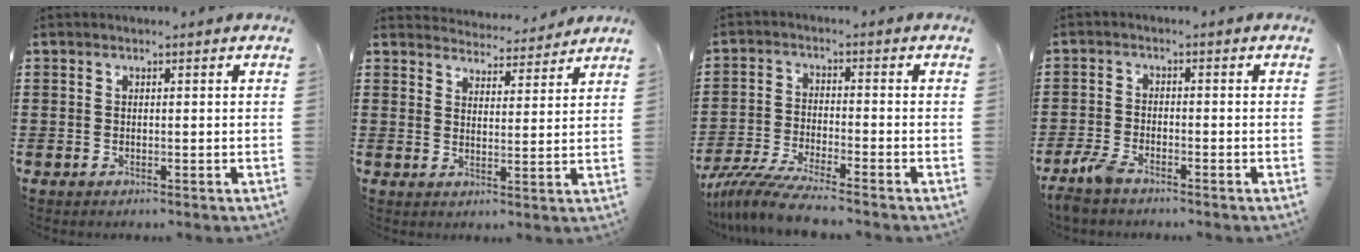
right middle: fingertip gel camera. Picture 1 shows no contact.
{"total": 4.2, "force": [4.1, 0.3, -0.5], "torque": [0.003, -0.032, 0.072]}
{"total": 6.9, "force": [-6.2, -0.1, 3.0], "torque": [-0.076, -0.017, -0.125]}
{"total": 3.5, "force": [-2.8, 1.0, 1.9], "torque": [-0.060, -0.002, -0.063]}